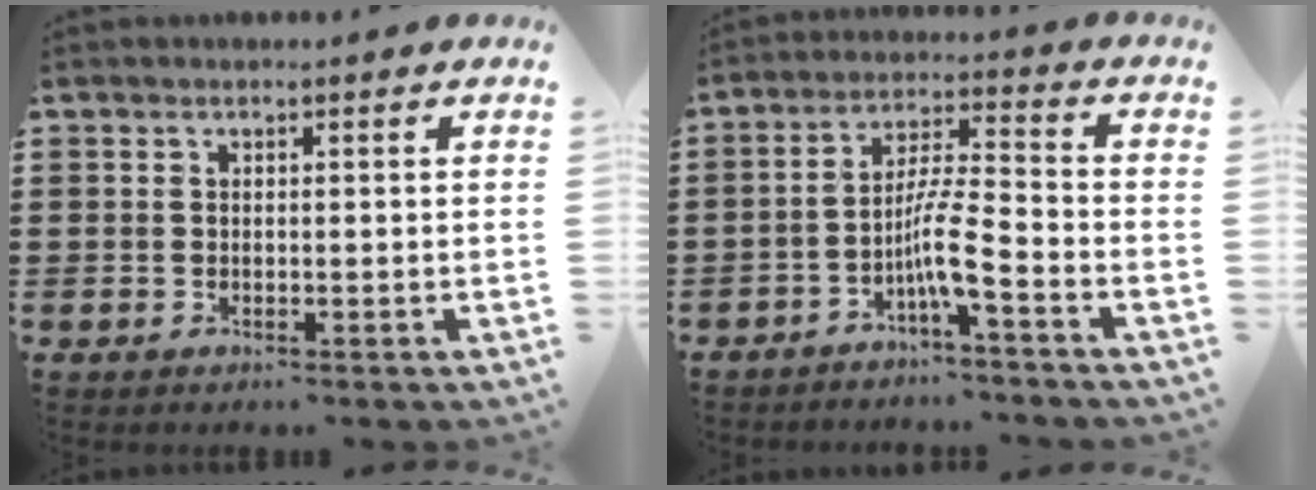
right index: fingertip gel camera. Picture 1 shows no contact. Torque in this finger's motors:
{"motor_torque": [0.16, -0.09, 0.42, 0.13]}